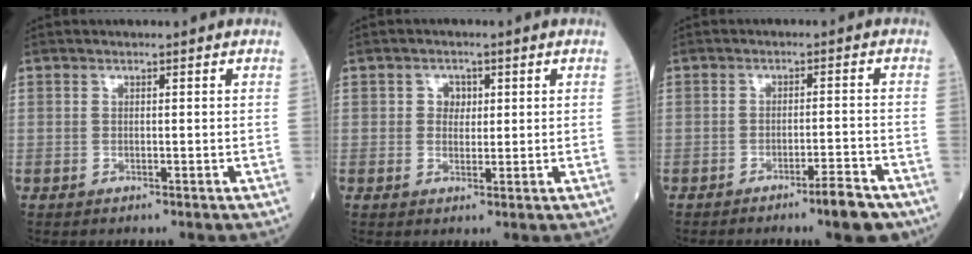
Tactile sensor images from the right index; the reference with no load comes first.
{"total": 2.3, "force": [0.6, 1.8, 1.2], "torque": [-0.013, 0.002, 0.007]}
{"total": 5.0, "force": [-3.6, 0.2, 3.5], "torque": [-0.045, -0.004, -0.054]}